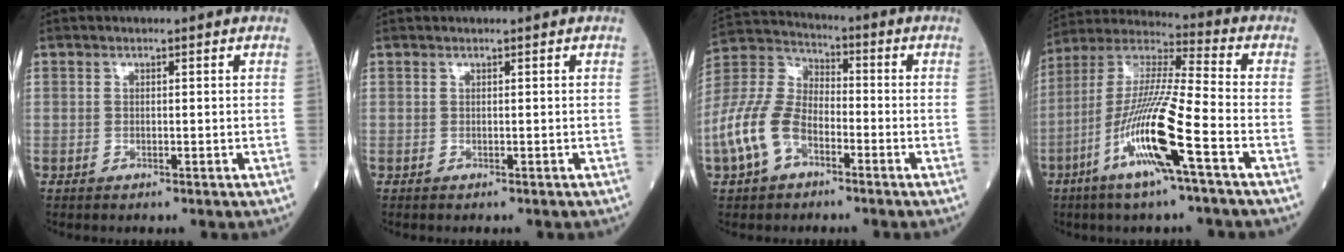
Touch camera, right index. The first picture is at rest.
{"total": 0.0}
{"total": 11.4, "force": [-5.0, 6.6, 7.9], "torque": [-0.198, 0.017, -0.100]}
{"total": 15.7, "force": [-6.3, 0.1, 14.4], "torque": [-0.296, -0.012, -0.126]}